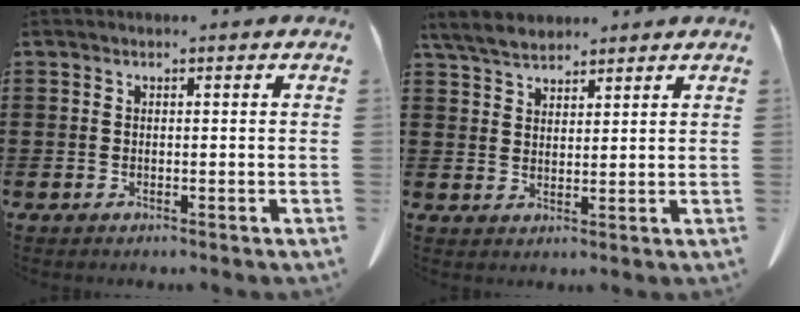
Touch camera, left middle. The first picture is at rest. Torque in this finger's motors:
{"motor_torque": [0.07, 0.08, 0.08, 0.04]}